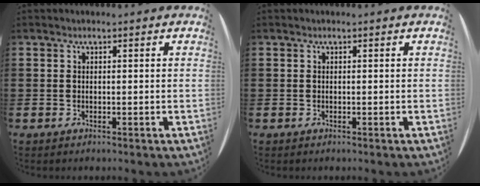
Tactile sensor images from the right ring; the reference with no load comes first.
{"total": 0.0}